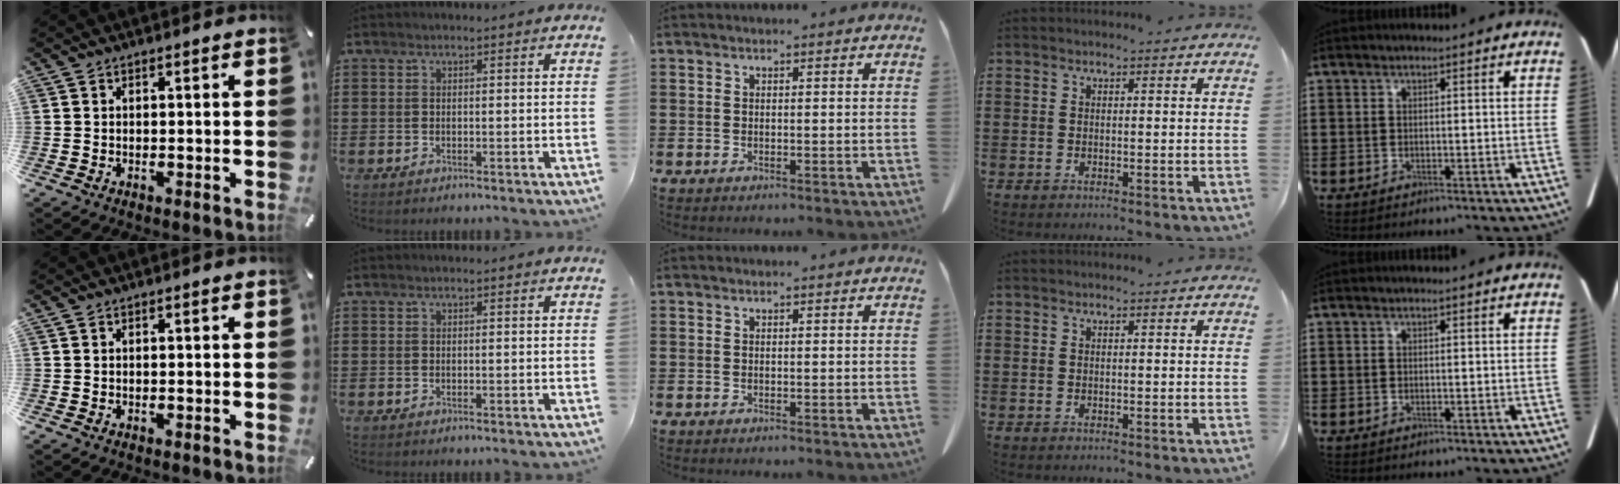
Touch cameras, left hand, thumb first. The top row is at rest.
{}